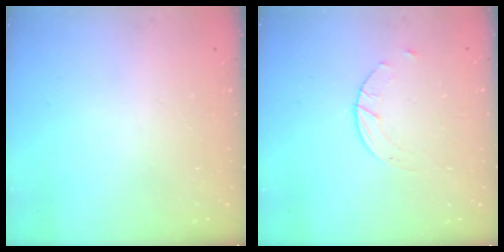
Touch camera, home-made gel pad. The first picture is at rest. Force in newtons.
{"total": 2.0, "press": 2.0, "slide": 0.3}